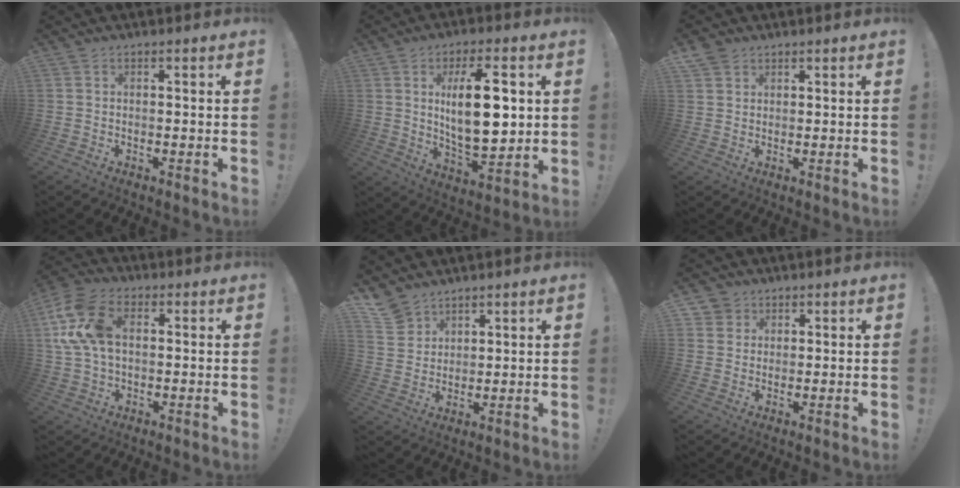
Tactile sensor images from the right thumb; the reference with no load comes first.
{"total": 17.5, "force": [3.4, 7.1, 15.7], "torque": [-0.255, -0.010, 0.042]}
{"total": 3.3, "force": [2.4, 2.2, 0.6], "torque": [-0.004, -0.013, 0.043]}
{"total": 14.1, "force": [2.5, 9.3, 10.4], "torque": [-0.212, 0.009, 0.051]}
{"total": 6.9, "force": [5.6, 3.8, 1.0], "torque": [-0.025, -0.044, 0.111]}
{"total": 3.5, "force": [1.7, 3.1, 0.2], "torque": [0.000, -0.008, 0.032]}